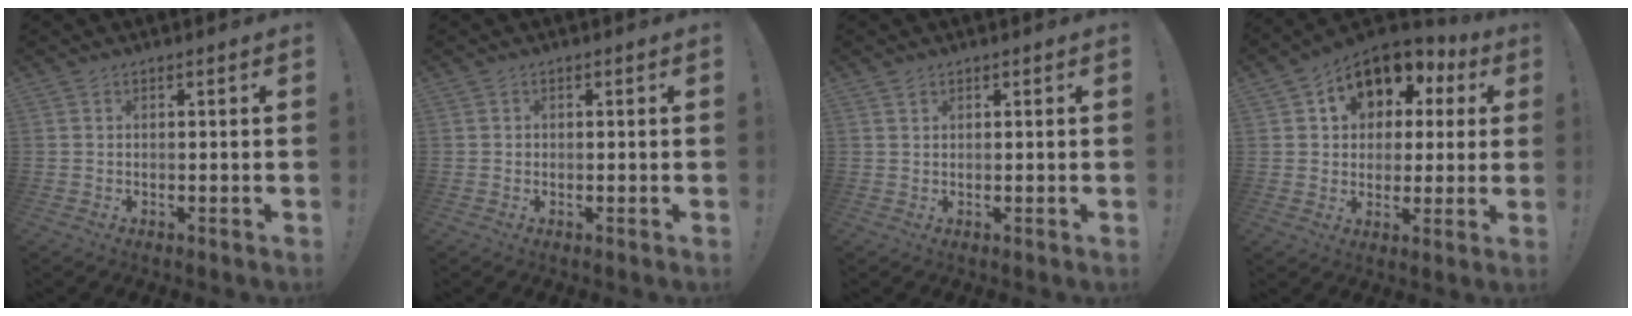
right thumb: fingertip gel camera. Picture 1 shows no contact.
{"total": 0.5, "force": [0.0, 0.5, 0.1], "torque": [-0.003, 0.003, 0.000]}
{"total": 0.8, "force": [0.7, 0.5, 0.0], "torque": [0.009, -0.005, 0.012]}
{"total": 11.6, "force": [5.6, 8.8, 5.2], "torque": [-0.073, -0.034, 0.105]}